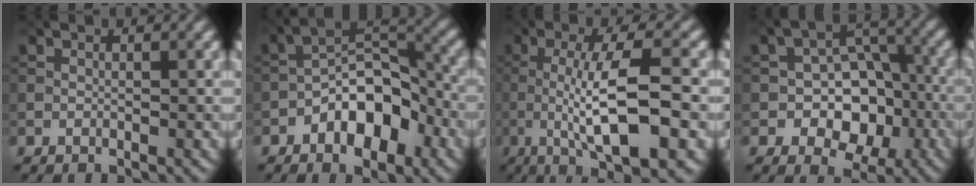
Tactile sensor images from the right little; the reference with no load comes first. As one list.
[{"total": 6.9, "force": [-3.2, 3.8, 4.9], "torque": [-0.062, 0.018, -0.059]}, {"total": 9.9, "force": [-1.9, 2.2, 9.5], "torque": [-0.141, 0.012, -0.039]}, {"total": 7.5, "force": [-2.2, 5.4, 4.7], "torque": [-0.034, 0.009, -0.047]}]